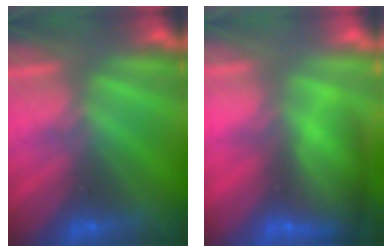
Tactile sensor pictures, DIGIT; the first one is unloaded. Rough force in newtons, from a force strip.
{"total": 9.0}